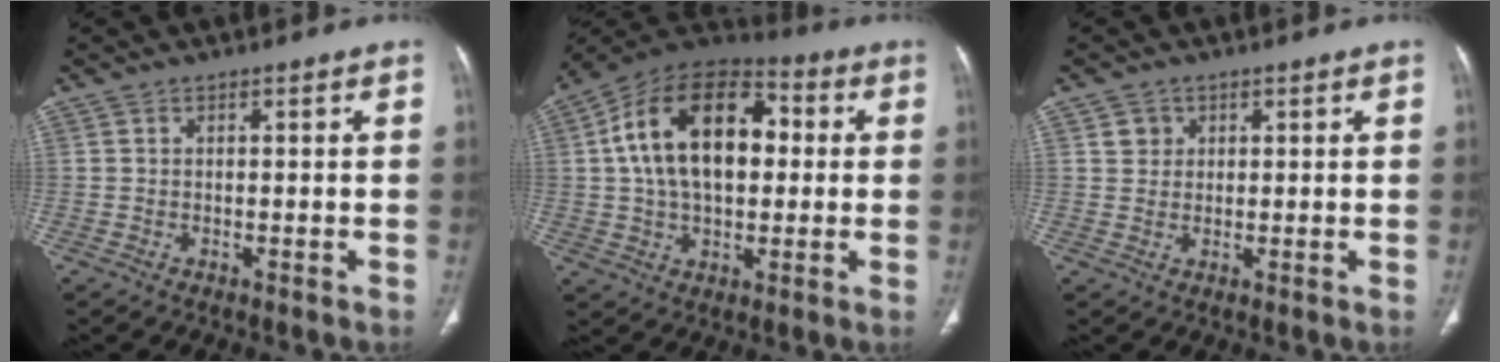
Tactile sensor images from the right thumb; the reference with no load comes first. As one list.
[{"total": 20.7, "force": [2.8, 12.7, 16.1], "torque": [-0.256, 0.027, 0.038]}, {"total": 2.4, "force": [1.0, 2.1, 0.5], "torque": [0.006, -0.005, 0.014]}]